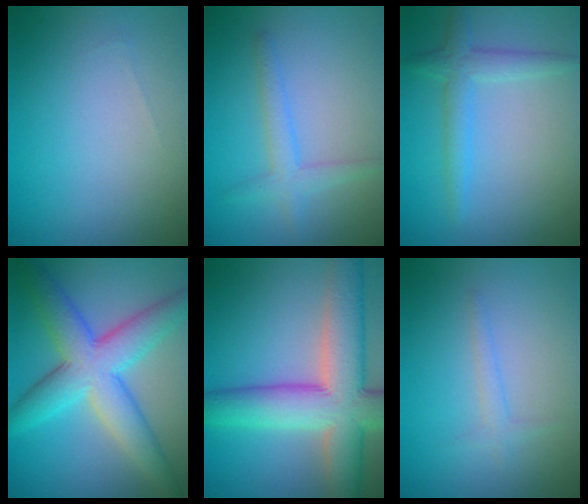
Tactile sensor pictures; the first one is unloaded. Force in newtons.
{"total": 2.3, "press": 2.3, "slide": 0.1}
{"total": 2.6, "press": 2.6, "slide": 0.1}
{"total": 7.8, "press": 7.8, "slide": 0.2}
{"total": 10.3, "press": 10.3, "slide": 0.6}
{"total": 1.1, "press": 1.1, "slide": 0.1}